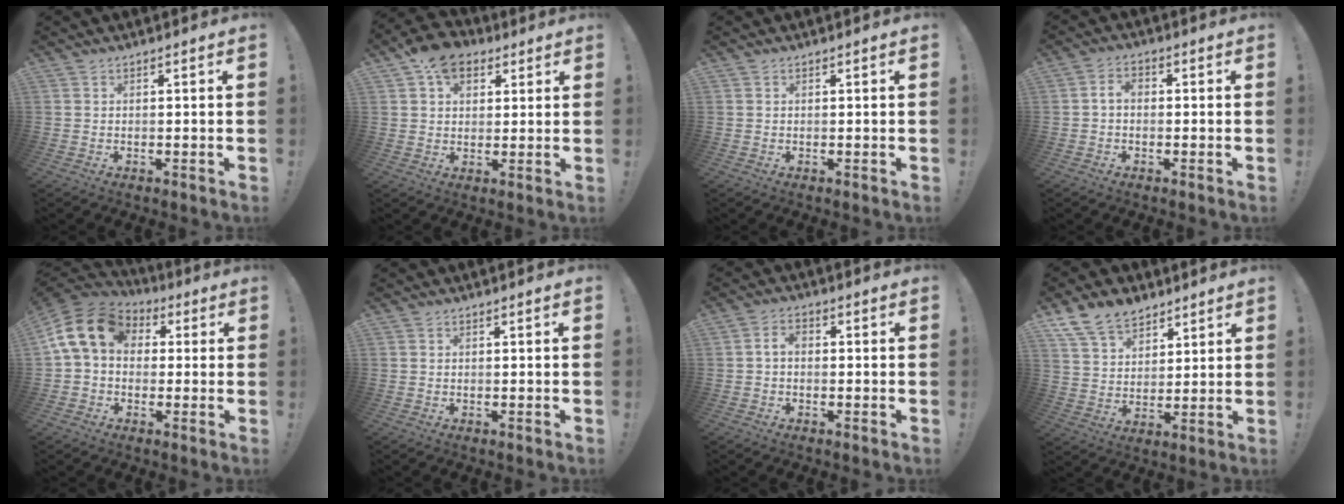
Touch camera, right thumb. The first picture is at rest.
{"total": 10.0, "force": [5.1, 7.1, 4.9], "torque": [-0.073, -0.013, 0.097]}
{"total": 0.0}
{"total": 3.4, "force": [-0.5, 2.1, 2.7], "torque": [-0.049, 0.015, -0.010]}
{"total": 14.2, "force": [3.3, 10.5, 9.0], "torque": [-0.161, 0.008, 0.067]}
{"total": 0.0}
{"total": 3.1, "force": [-0.6, 1.9, 2.3], "torque": [-0.045, 0.013, -0.010]}
{"total": 11.8, "force": [8.7, 7.1, 3.8], "torque": [-0.070, -0.055, 0.171]}